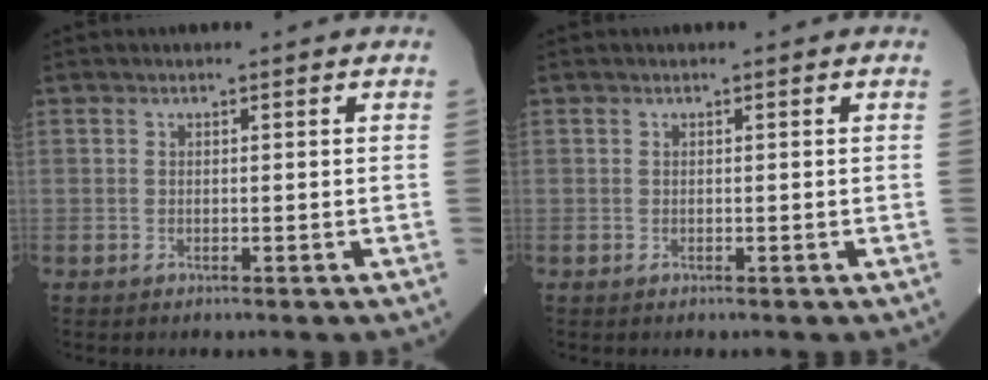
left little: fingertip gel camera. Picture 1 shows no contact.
{"total": 0.0}